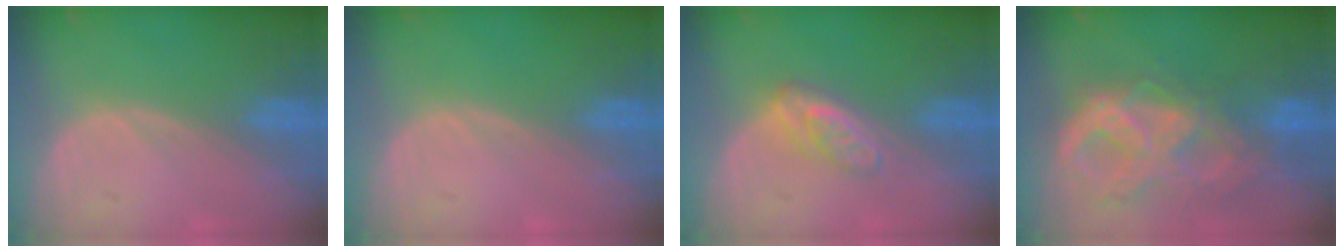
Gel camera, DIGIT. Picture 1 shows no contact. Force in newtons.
{"total": 0.0}
{"total": 4.8, "press": 4.3, "slide": 2.3}
{"total": 10.6, "press": 8.9, "slide": 5.7}